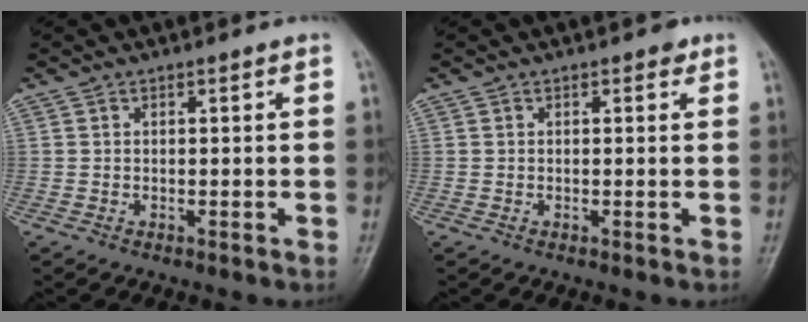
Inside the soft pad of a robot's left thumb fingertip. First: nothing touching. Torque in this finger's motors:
{"motor_torque": [0.34, -0.09, 0.29, 0.20, 0.00]}